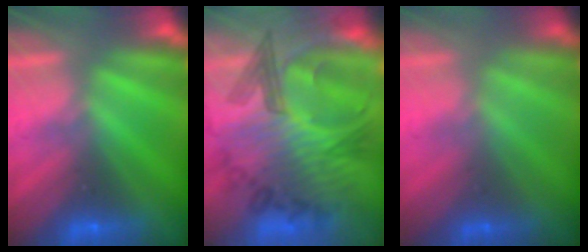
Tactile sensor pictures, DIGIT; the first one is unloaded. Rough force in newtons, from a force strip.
{"total": 6.4}
{"total": 1.0}